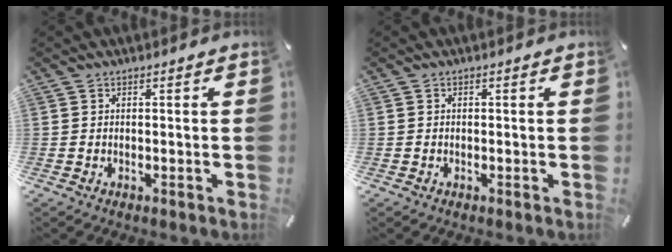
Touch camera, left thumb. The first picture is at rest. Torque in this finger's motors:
{"motor_torque": [-0.07, -0.04, -0.08, 0.01, 0.00]}